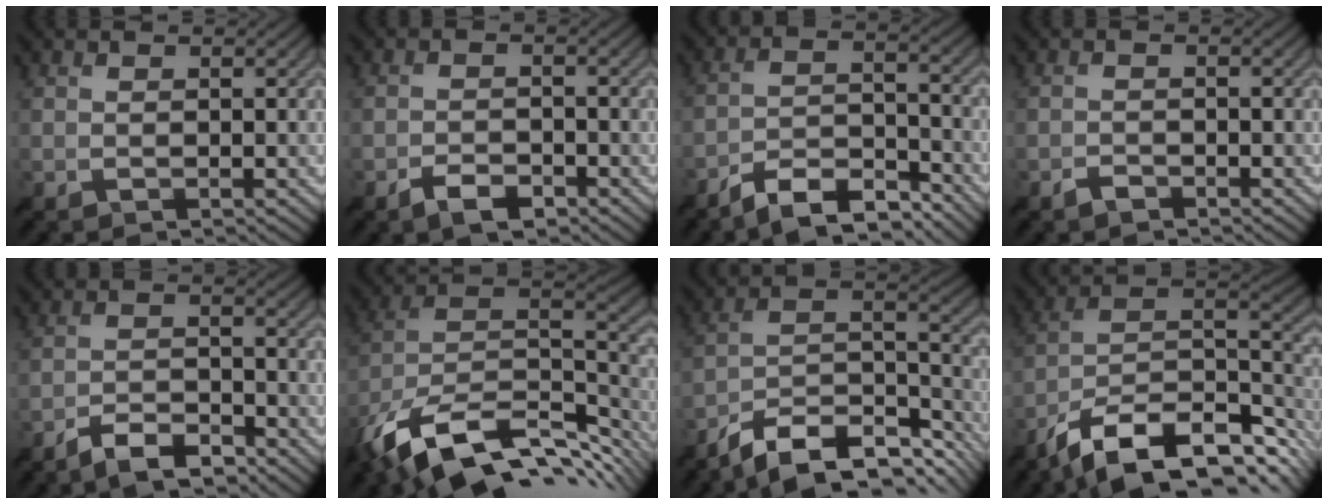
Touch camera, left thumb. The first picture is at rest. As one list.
[{"total": 3.3, "force": [-2.5, 1.3, 1.6], "torque": [-0.032, -0.002, -0.047]}, {"total": 8.6, "force": [-7.3, 2.3, 3.9], "torque": [-0.066, 0.003, -0.140]}, {"total": 1.3, "force": [-1.3, 0.4, 0.2], "torque": [-0.002, 0.000, -0.025]}, {"total": 5.2, "force": [-4.5, 1.3, 2.4], "torque": [-0.045, 0.000, -0.085]}, {"total": 16.8, "force": [-9.4, 8.7, 10.9], "torque": [-0.262, -0.025, -0.148]}, {"total": 13.8, "force": [-10.9, 4.1, 7.4], "torque": [-0.151, -0.004, -0.188]}, {"total": 15.4, "force": [-9.8, 6.3, 10.1], "torque": [-0.218, -0.019, -0.163]}]